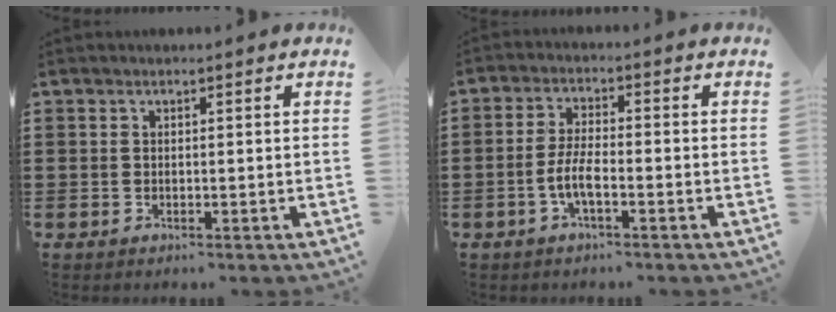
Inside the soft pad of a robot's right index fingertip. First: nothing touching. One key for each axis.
{"total": 4.6, "fx": -1.9, "fy": 1.2, "fz": 4.0, "tx": -0.097, "ty": -0.006, "tz": -0.042}